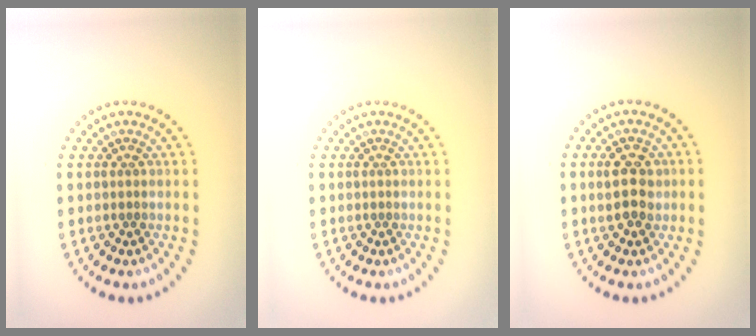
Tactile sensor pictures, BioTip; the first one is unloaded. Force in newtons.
{"total": 0.0}
{"total": 2.9, "press": 2.8, "slide": 0.2}